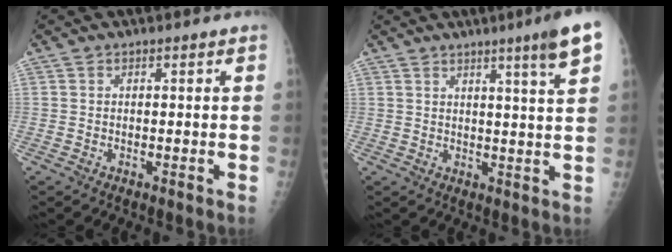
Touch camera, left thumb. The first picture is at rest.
{"total": 7.8, "force": [4.4, -0.4, 6.4], "torque": [-0.089, -0.023, 0.060]}